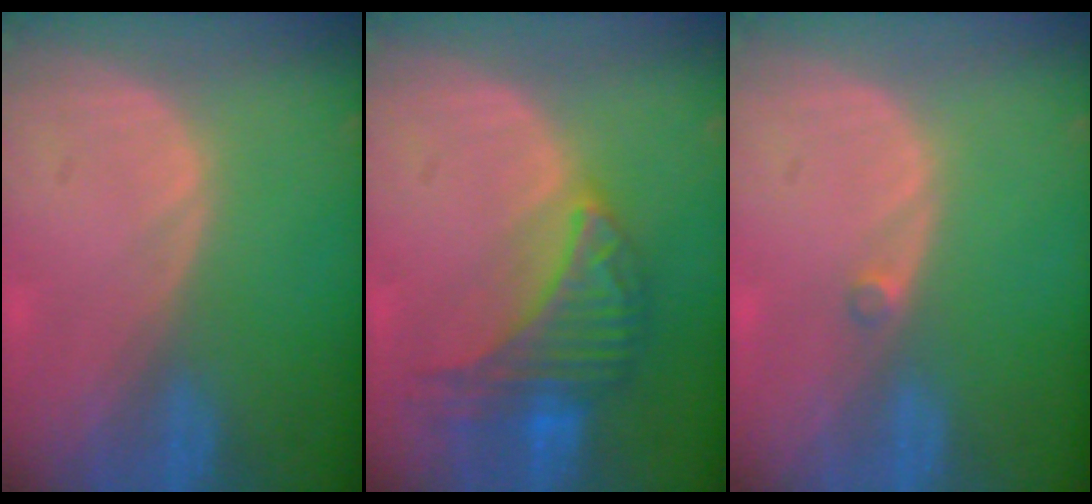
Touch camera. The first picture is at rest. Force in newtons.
{"total": 7.7, "press": 7.7, "slide": 0.3}
{"total": 1.0, "press": 0.8, "slide": 0.5}